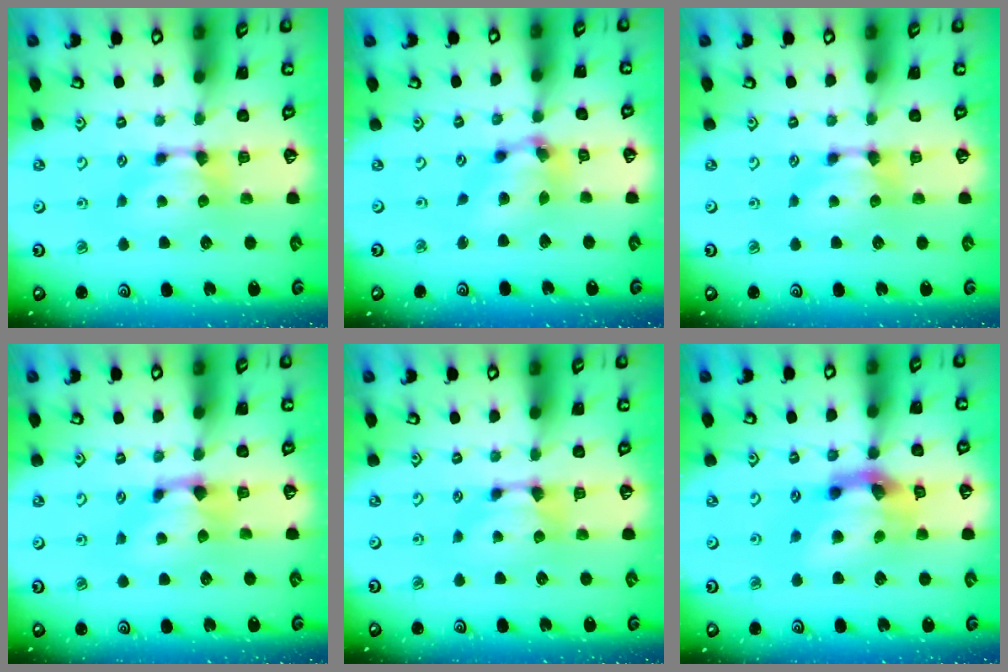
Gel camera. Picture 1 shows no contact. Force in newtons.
{"total": 6.5, "press": 6.2, "slide": 2.2}
{"total": 0.0}
{"total": 0.9, "press": 0.2, "slide": 0.9}
{"total": 0.9, "press": 0.3, "slide": 0.8}
{"total": 9.1, "press": 8.8, "slide": 2.5}